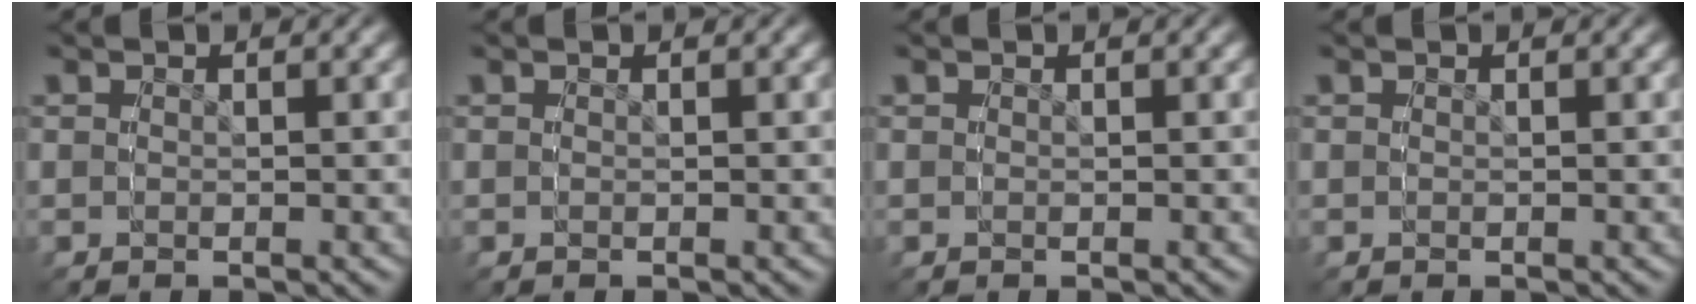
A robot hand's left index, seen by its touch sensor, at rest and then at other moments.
{"total": 0.0}
{"total": 0.0}
{"total": 0.0}